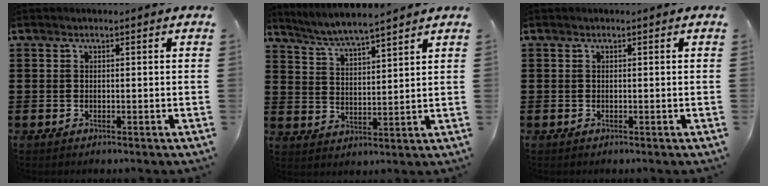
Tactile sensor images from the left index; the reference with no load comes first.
{"total": 4.8, "force": [4.6, -0.5, 1.2], "torque": [-0.042, -0.024, 0.080]}
{"total": 0.0}